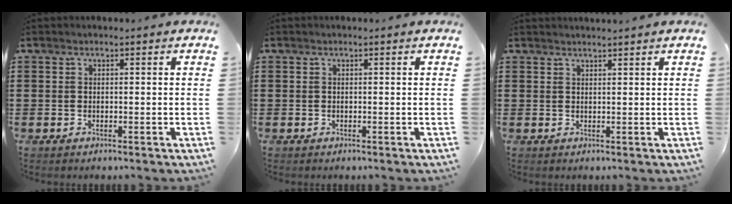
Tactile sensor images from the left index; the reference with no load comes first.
{"total": 0.0}
{"total": 1.2, "force": [1.2, -0.2, 0.2], "torque": [-0.005, -0.002, 0.023]}